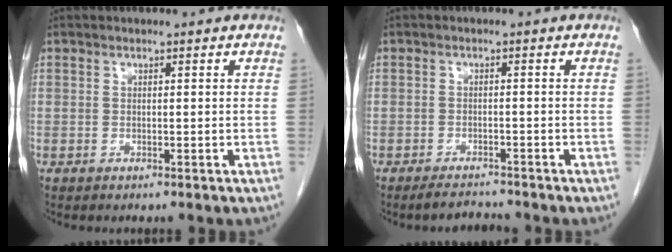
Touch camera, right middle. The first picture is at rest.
{"total": 2.3, "force": [-2.3, 0.3, 0.4], "torque": [-0.010, -0.009, -0.036]}